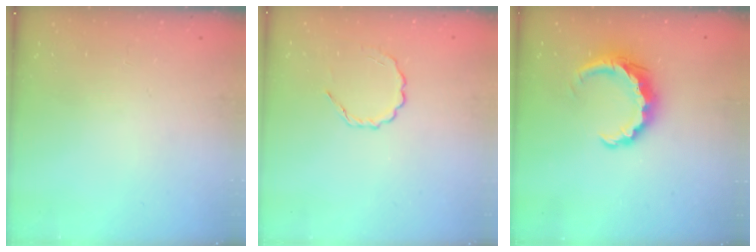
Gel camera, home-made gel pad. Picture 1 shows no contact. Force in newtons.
{"total": 2.5, "press": 2.3, "slide": 0.9}
{"total": 8.0, "press": 7.9, "slide": 1.1}